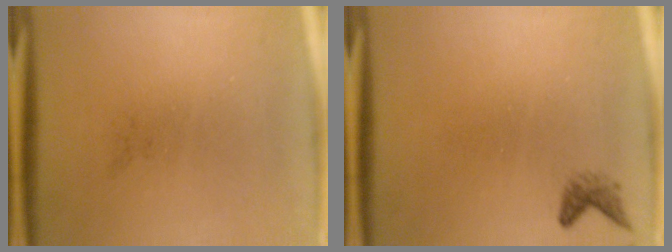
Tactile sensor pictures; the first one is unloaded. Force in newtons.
{"total": 1.3}